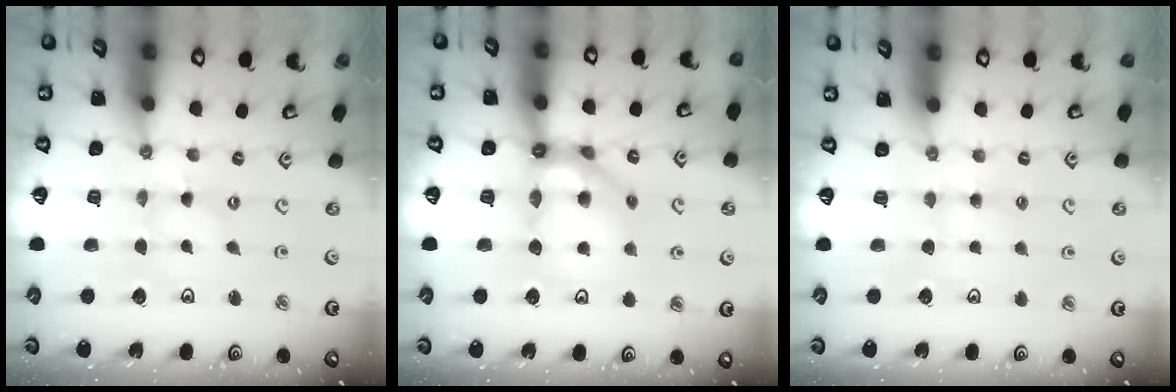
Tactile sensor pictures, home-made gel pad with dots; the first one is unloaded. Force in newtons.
{"total": 11.3, "press": 11.0, "slide": 2.3}
{"total": 2.9, "press": 2.9, "slide": 0.5}